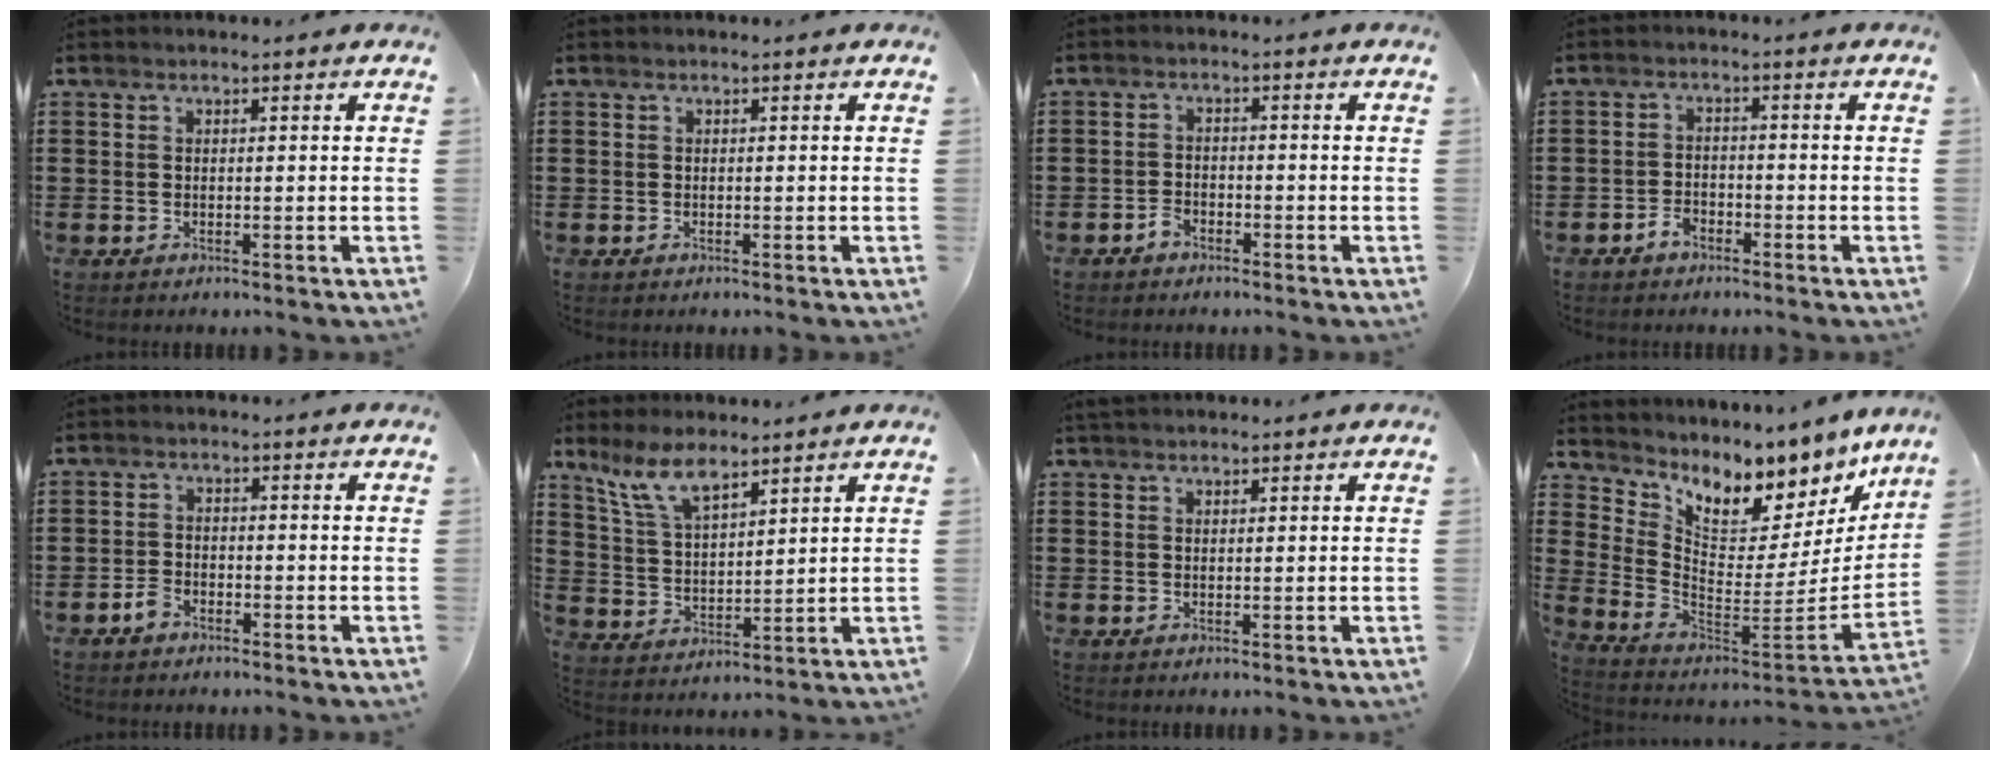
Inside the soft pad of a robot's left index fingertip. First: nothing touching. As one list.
[{"total": 0.0}, {"total": 1.9, "force": [-1.5, 1.0, 0.6], "torque": [-0.016, 0.003, -0.031]}, {"total": 2.3, "force": [-1.9, 1.1, 0.7], "torque": [-0.018, 0.003, -0.040]}, {"total": 2.2, "force": [-1.7, 1.2, 0.8], "torque": [-0.019, 0.004, -0.034]}, {"total": 7.8, "force": [6.0, 2.3, 4.4], "torque": [-0.104, -0.010, 0.112]}, {"total": 1.1, "force": [1.0, 0.3, 0.4], "torque": [-0.009, 0.002, 0.019]}, {"total": 7.3, "force": [6.6, 2.5, 2.1], "torque": [-0.068, -0.072, 0.111]}]